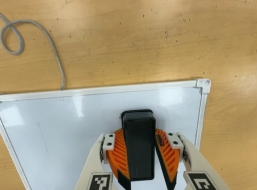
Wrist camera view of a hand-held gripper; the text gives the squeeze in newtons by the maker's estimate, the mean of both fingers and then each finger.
{"total": 15.1, "left": 18.0, "right": 12.2}